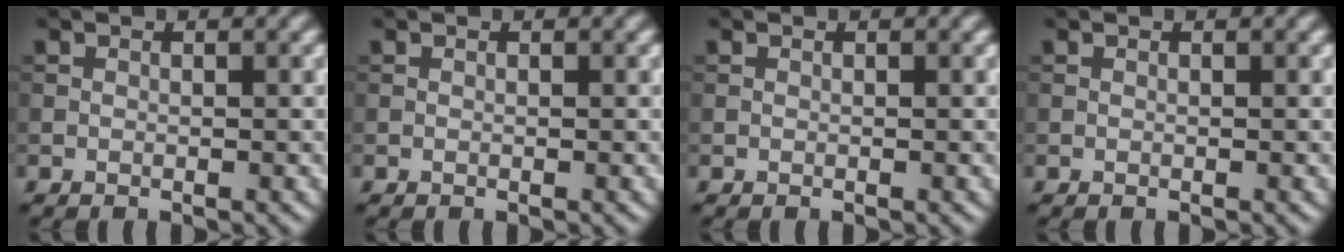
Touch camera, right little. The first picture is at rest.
{"total": 0.0}
{"total": 0.0}
{"total": 0.0}